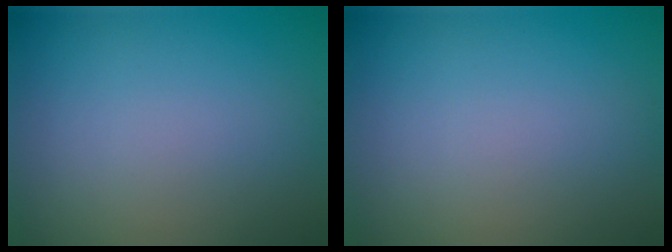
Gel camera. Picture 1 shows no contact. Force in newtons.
{"total": 0.0}